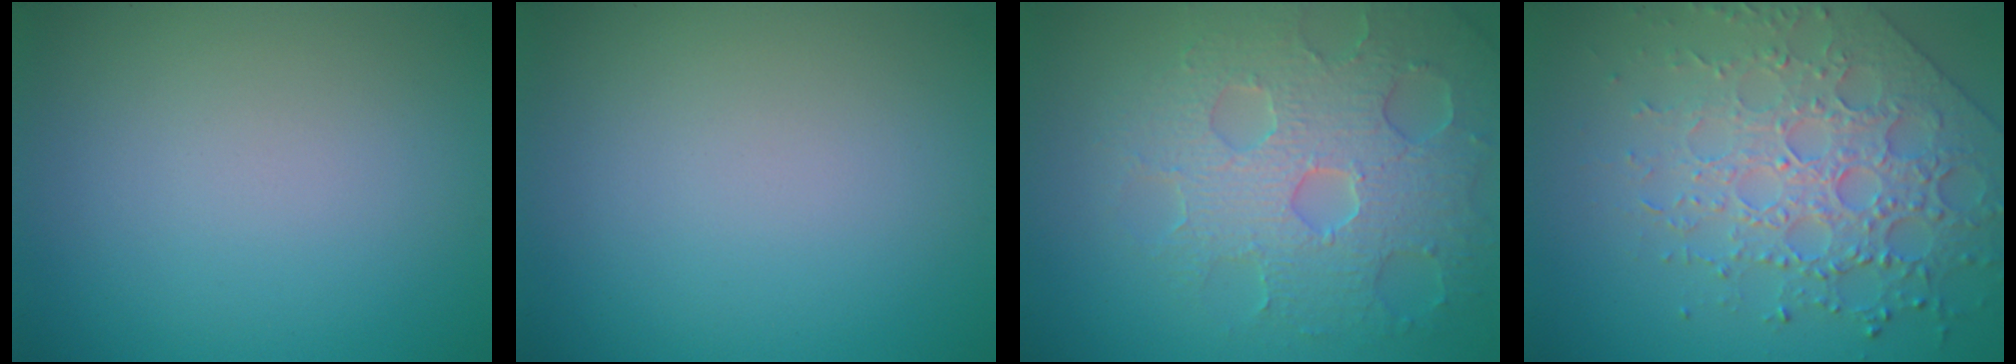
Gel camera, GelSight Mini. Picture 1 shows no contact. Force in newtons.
{"total": 0.0}
{"total": 6.9, "press": 5.5, "slide": 4.2}
{"total": 6.0, "press": 5.2, "slide": 3.1}